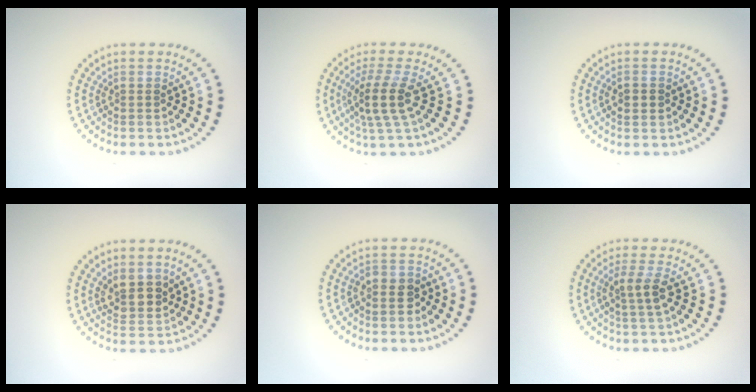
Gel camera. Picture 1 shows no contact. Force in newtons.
{"total": 3.6, "press": 2.7, "slide": 2.4}
{"total": 1.8, "press": 1.8, "slide": 0.1}
{"total": 2.8, "press": 2.5, "slide": 1.1}
{"total": 1.4, "press": 1.3, "slide": 0.5}
{"total": 2.3, "press": 2.1, "slide": 1.0}